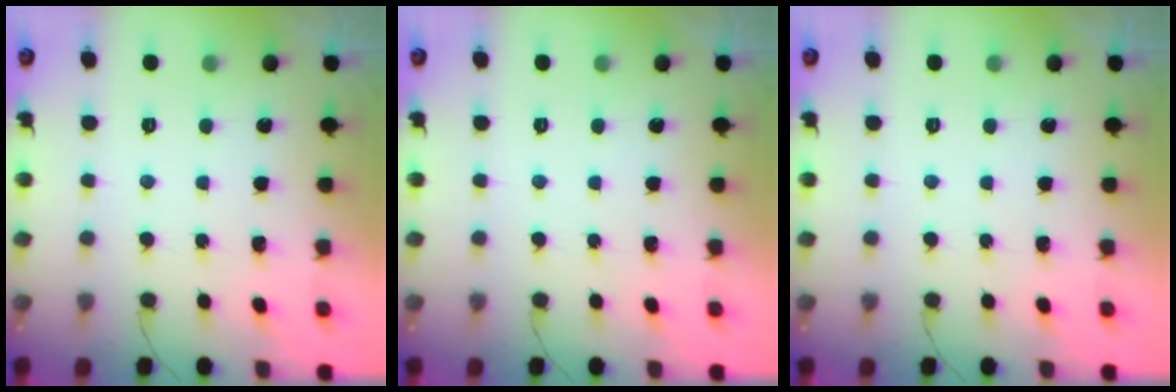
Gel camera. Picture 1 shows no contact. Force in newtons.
{"total": 0.0}
{"total": 0.0}